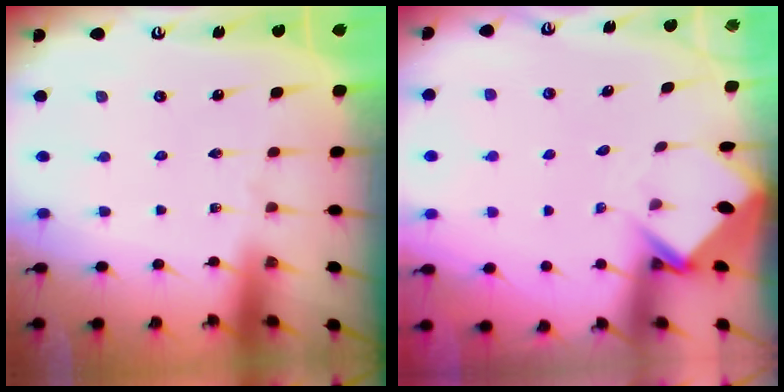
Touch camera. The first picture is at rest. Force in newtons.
{"total": 3.8, "press": 3.8, "slide": 0.2}